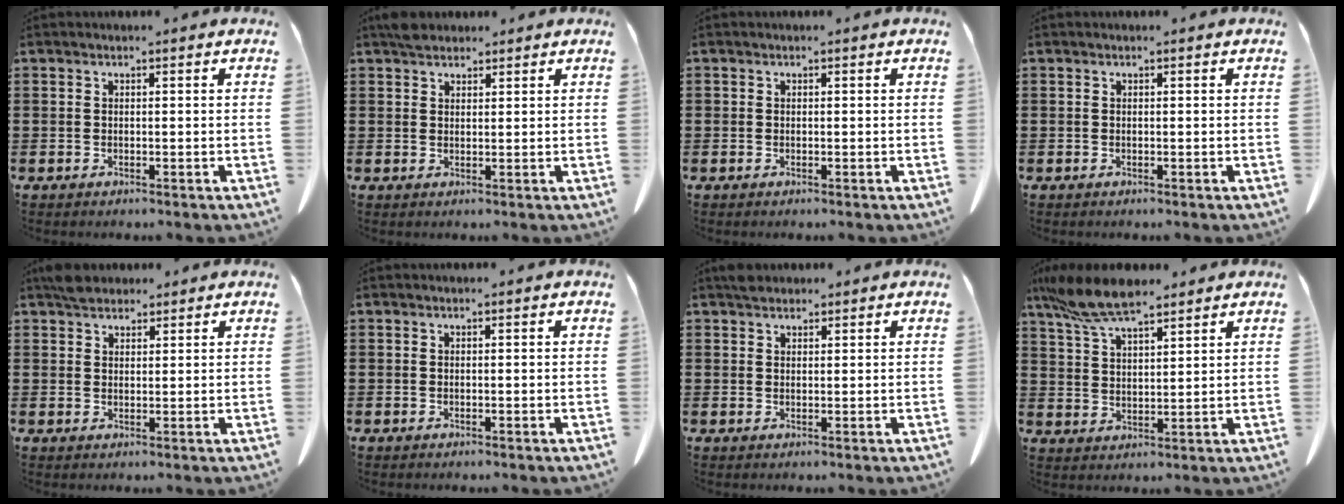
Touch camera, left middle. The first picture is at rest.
{"total": 2.3, "force": [2.0, 0.9, 0.5], "torque": [-0.016, 0.005, 0.040]}
{"total": 0.0}
{"total": 0.0}
{"total": 2.8, "force": [2.4, 1.1, 0.7], "torque": [-0.020, 0.006, 0.047]}
{"total": 0.0}
{"total": 1.8, "force": [1.6, 0.8, 0.3], "torque": [-0.011, 0.003, 0.031]}
{"total": 8.8, "force": [7.1, 2.0, 4.8], "torque": [-0.112, -0.013, 0.133]}